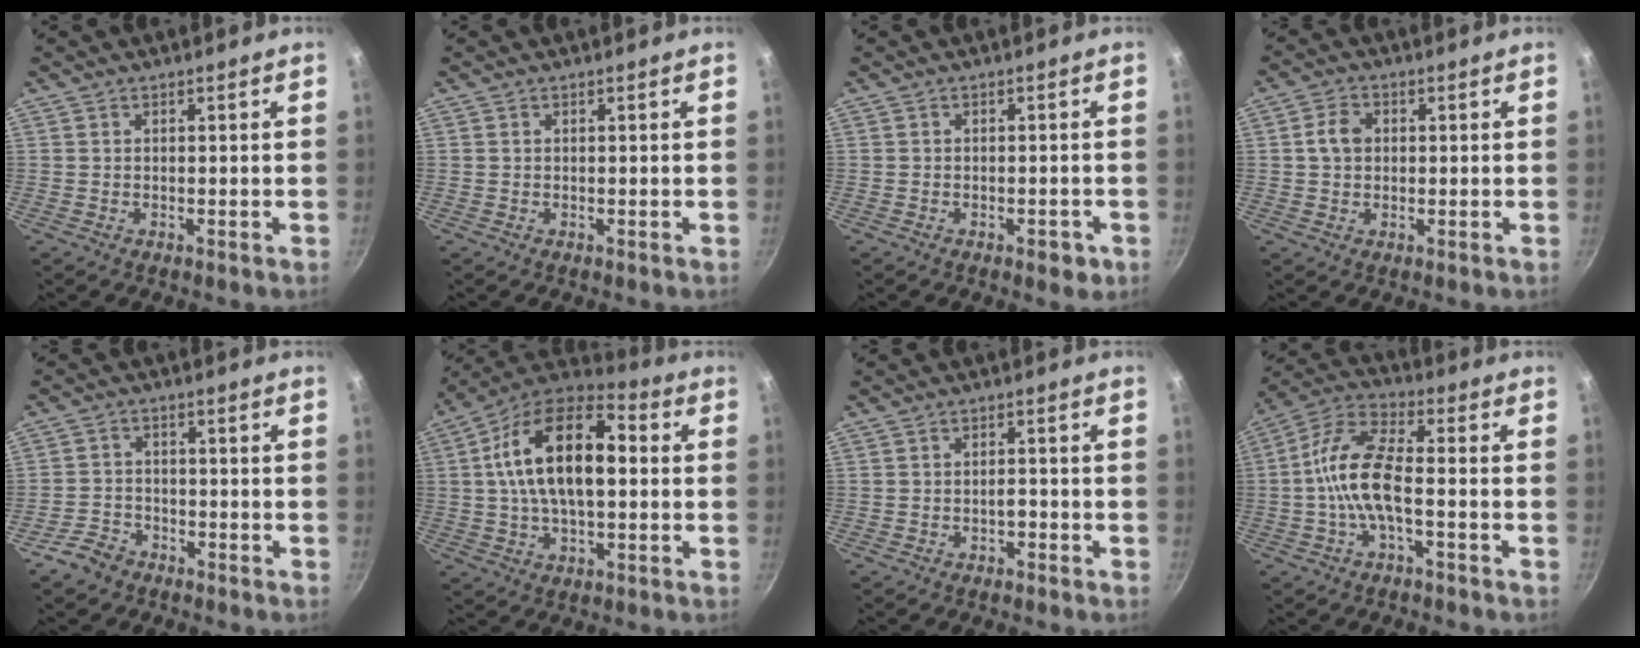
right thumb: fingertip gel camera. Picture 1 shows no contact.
{"total": 0.0}
{"total": 2.7, "force": [-1.4, 1.3, 1.8], "torque": [-0.014, 0.005, -0.018]}
{"total": 4.3, "force": [0.5, 3.4, 2.7], "torque": [-0.044, 0.008, 0.006]}
{"total": 4.8, "force": [-3.6, 2.9, 1.2], "torque": [-0.017, 0.019, -0.070]}
{"total": 19.5, "force": [2.0, 10.2, 16.5], "torque": [-0.279, 0.032, 0.025]}
{"total": 1.9, "force": [-1.2, 1.2, 1.0], "torque": [-0.006, 0.012, -0.019]}
{"total": 11.8, "force": [-1.9, 4.8, 10.6], "torque": [-0.227, 0.041, -0.041]}